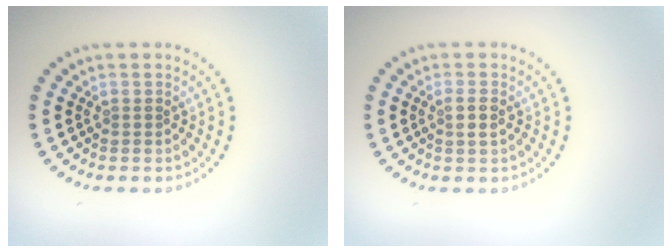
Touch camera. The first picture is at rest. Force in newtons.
{"total": 1.2, "press": 1.1, "slide": 0.4}